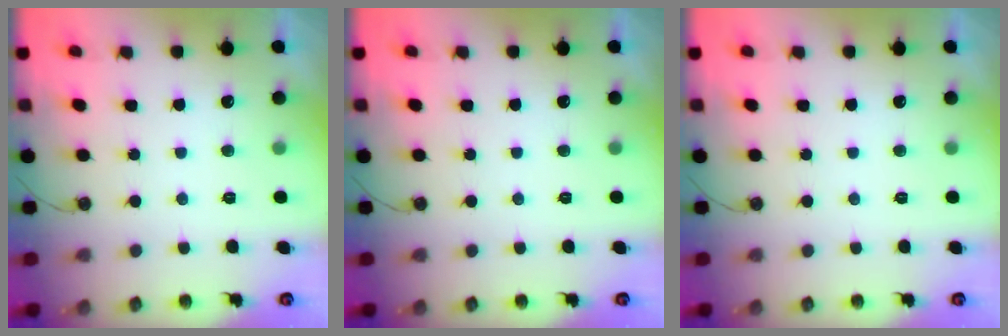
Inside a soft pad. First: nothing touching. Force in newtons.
{"total": 0.0}
{"total": 0.0}